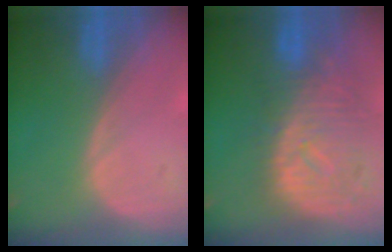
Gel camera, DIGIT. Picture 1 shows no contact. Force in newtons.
{"total": 10.9, "press": 9.7, "slide": 4.9}